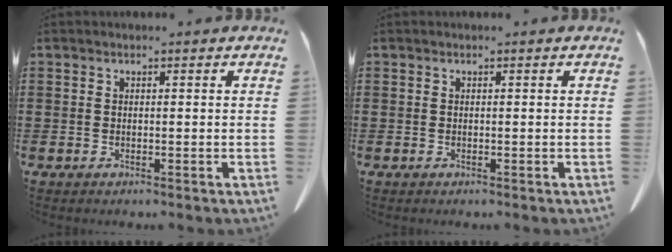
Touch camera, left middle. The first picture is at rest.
{"total": 0.0}